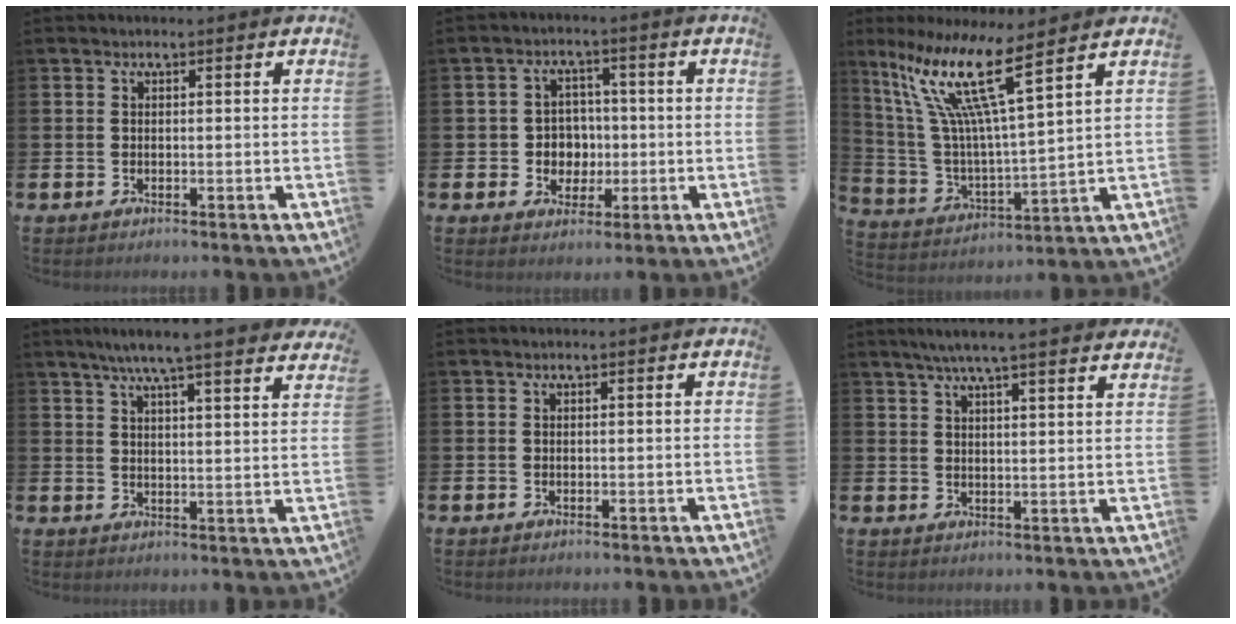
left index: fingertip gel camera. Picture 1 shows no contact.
{"total": 3.3, "force": [-0.3, 3.3, 0.7], "torque": [-0.014, 0.002, -0.015]}
{"total": 12.3, "force": [8.2, 1.5, 9.0], "torque": [-0.204, -0.047, 0.131]}
{"total": 6.7, "force": [6.2, 0.0, 2.6], "torque": [-0.060, -0.030, 0.106]}
{"total": 0.0}
{"total": 5.5, "force": [5.1, -0.2, 2.0], "torque": [-0.052, -0.018, 0.090]}